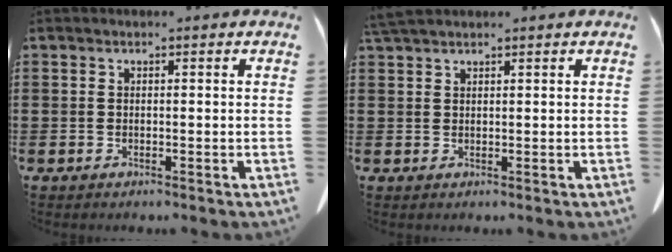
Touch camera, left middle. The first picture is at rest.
{"total": 2.4, "force": [2.0, 0.4, 1.2], "torque": [-0.029, 0.001, 0.041]}